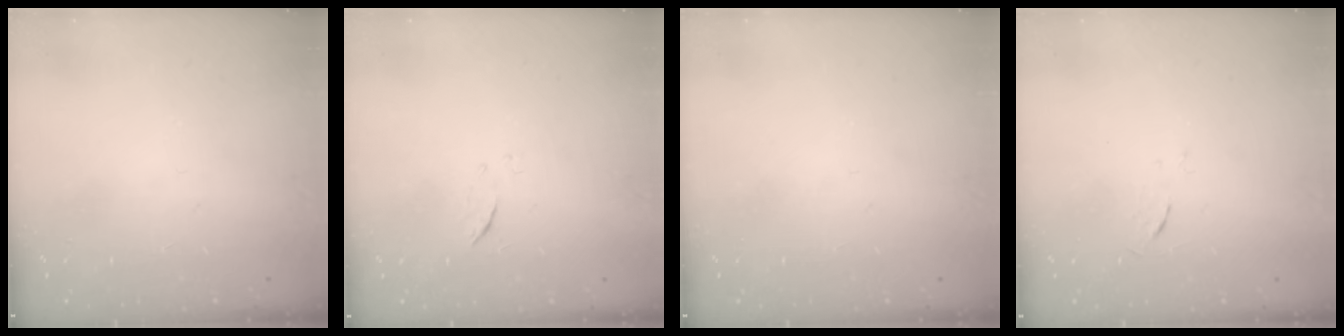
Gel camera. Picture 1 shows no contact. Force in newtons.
{"total": 5.2, "press": 5.1, "slide": 0.7}
{"total": 0.0}
{"total": 3.1, "press": 2.8, "slide": 1.2}